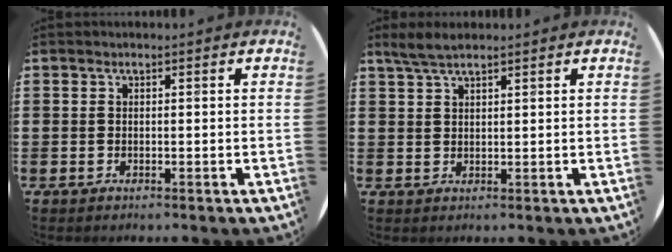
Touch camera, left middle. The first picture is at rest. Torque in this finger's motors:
{"motor_torque": [0.46, -0.35, 0.08, 0.03]}